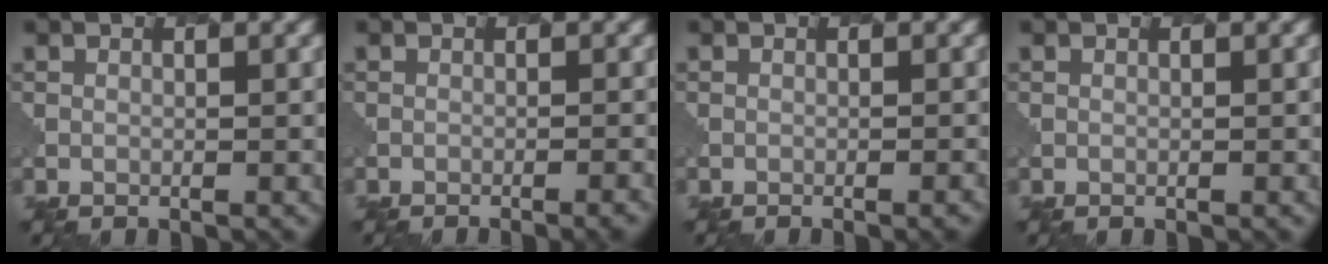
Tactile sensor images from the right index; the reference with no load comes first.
{"total": 2.3, "force": [-1.4, 0.7, 1.7], "torque": [-0.008, 0.012, -0.018]}
{"total": 1.3, "force": [-0.7, 0.5, 1.0], "torque": [0.003, 0.006, -0.006]}
{"total": 0.0}